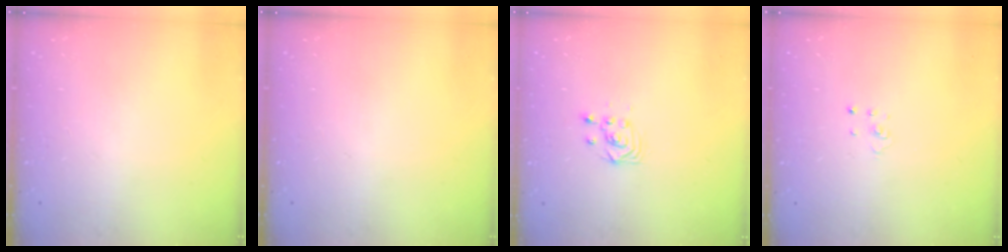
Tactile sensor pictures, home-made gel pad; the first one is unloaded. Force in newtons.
{"total": 0.0}
{"total": 3.4, "press": 3.3, "slide": 0.3}
{"total": 1.1, "press": 1.1, "slide": 0.1}